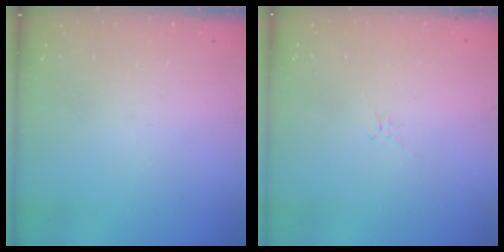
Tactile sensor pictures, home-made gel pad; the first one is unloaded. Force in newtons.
{"total": 2.1, "press": 2.0, "slide": 0.6}